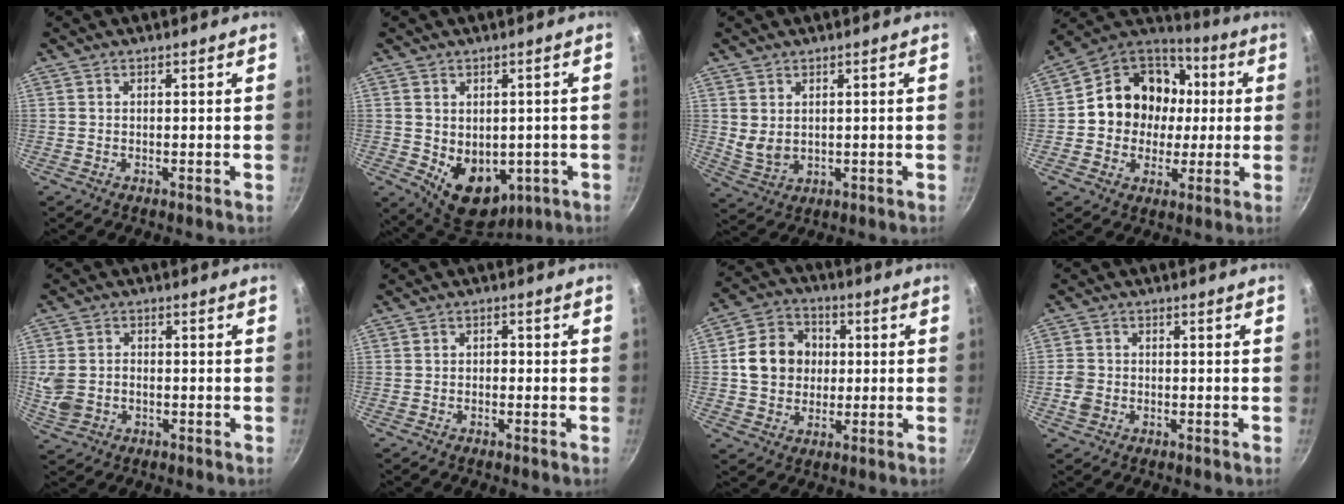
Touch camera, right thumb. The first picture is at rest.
{"total": 12.2, "force": [-3.2, 8.3, 8.3], "torque": [-0.094, -0.006, -0.023]}
{"total": 4.2, "force": [1.1, 3.0, 2.8], "torque": [-0.046, -0.013, 0.034]}
{"total": 17.0, "force": [0.5, 14.4, 9.0], "torque": [-0.094, 0.031, 0.006]}
{"total": 6.4, "force": [-1.0, 5.2, 3.6], "torque": [-0.070, 0.009, -0.011]}
{"total": 1.3, "force": [-0.4, 1.0, 0.7], "torque": [0.000, 0.007, -0.010]}
{"total": 12.0, "force": [0.5, 10.3, 6.1], "torque": [-0.081, 0.017, 0.004]}
{"total": 3.4, "force": [-1.0, 2.9, 1.5], "torque": [-0.024, 0.008, -0.018]}